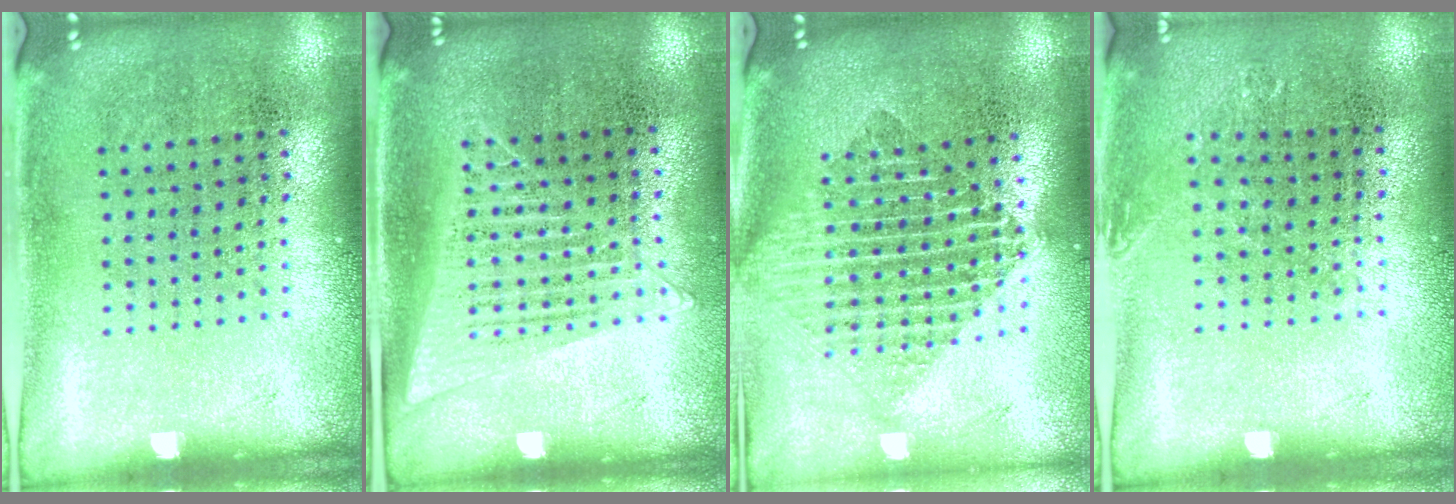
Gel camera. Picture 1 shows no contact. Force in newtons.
{"total": 1.4, "press": 1.3, "slide": 0.5}
{"total": 1.9, "press": 1.6, "slide": 1.1}
{"total": 0.8, "press": 0.8, "slide": 0.2}